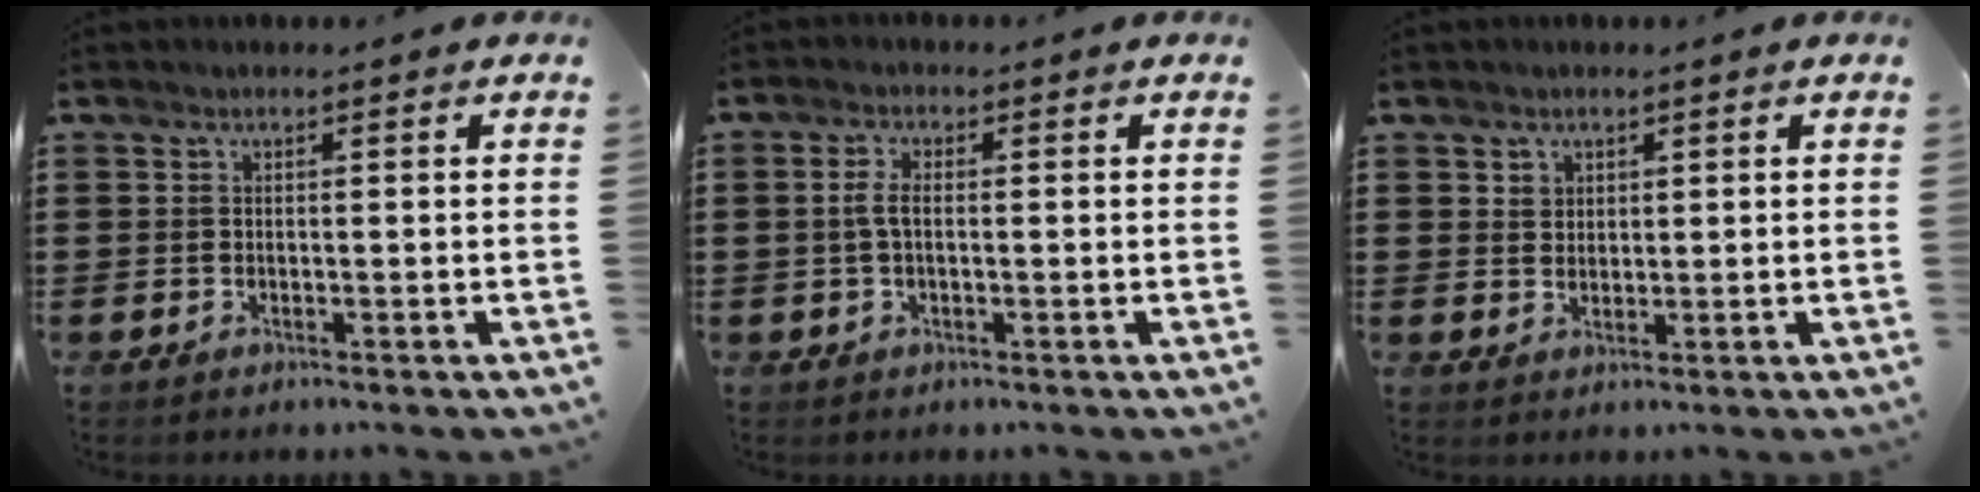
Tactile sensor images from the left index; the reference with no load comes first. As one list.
[{"total": 3.3, "force": [-0.1, 1.5, 2.9], "torque": [-0.072, 0.000, -0.007]}, {"total": 1.9, "force": [1.2, 1.4, 0.1], "torque": [0.000, 0.001, 0.022]}]